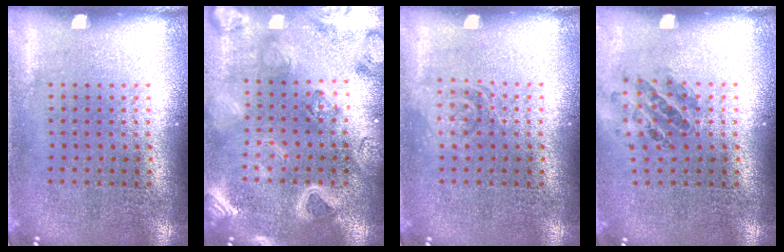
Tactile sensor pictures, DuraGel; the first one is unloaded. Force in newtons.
{"total": 3.3, "press": 3.1, "slide": 1.0}
{"total": 1.5, "press": 1.5, "slide": 0.3}
{"total": 0.9, "press": 0.9, "slide": 0.1}